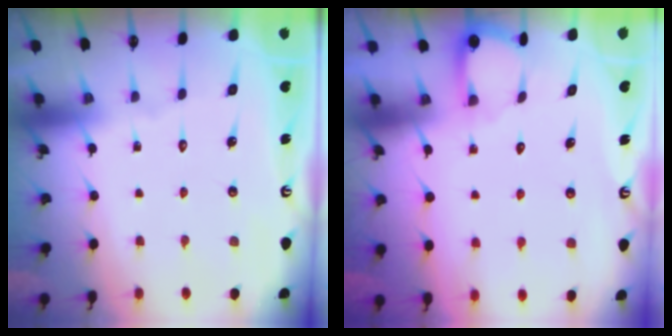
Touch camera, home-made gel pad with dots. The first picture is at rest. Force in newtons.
{"total": 1.8, "press": 1.8, "slide": 0.1}